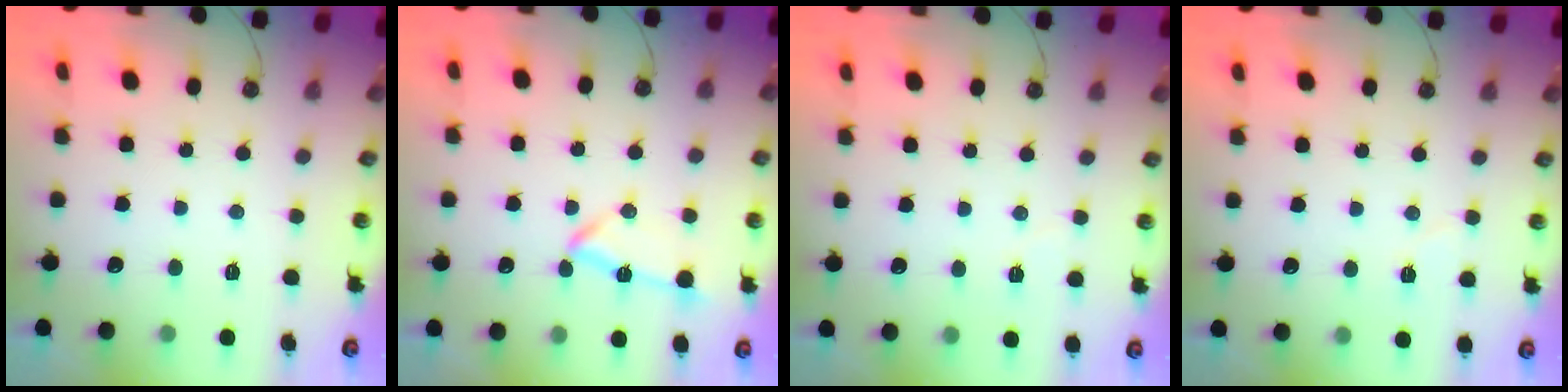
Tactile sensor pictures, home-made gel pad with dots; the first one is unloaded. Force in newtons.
{"total": 9.4, "press": 9.3, "slide": 1.2}
{"total": 3.9, "press": 3.1, "slide": 2.3}
{"total": 4.8, "press": 4.1, "slide": 2.5}